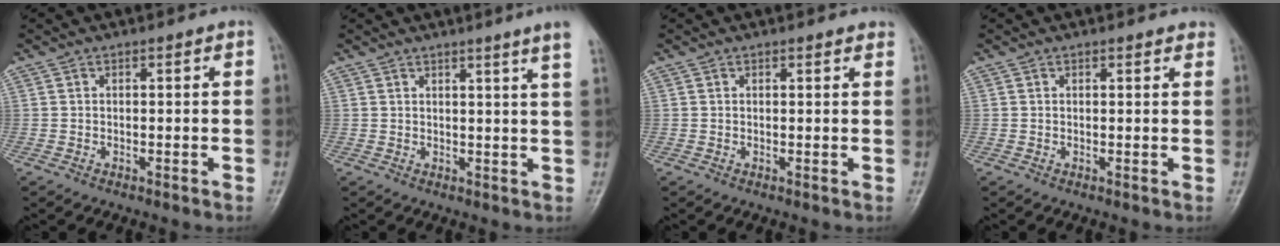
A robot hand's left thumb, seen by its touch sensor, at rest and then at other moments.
{"total": 6.0, "force": [4.2, -1.0, 4.1], "torque": [-0.053, -0.018, 0.042]}
{"total": 1.4, "force": [1.1, 0.3, 0.7], "torque": [-0.005, -0.001, 0.011]}
{"total": 1.6, "force": [1.3, 0.4, 0.7], "torque": [-0.005, -0.001, 0.012]}